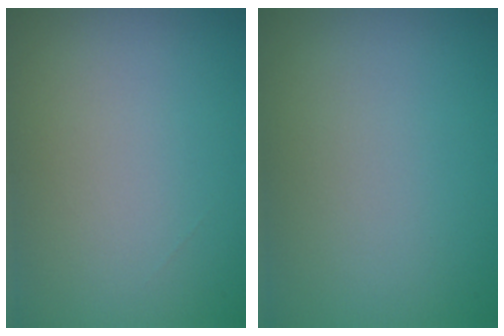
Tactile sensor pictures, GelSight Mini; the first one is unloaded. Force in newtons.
{"total": 0.0}